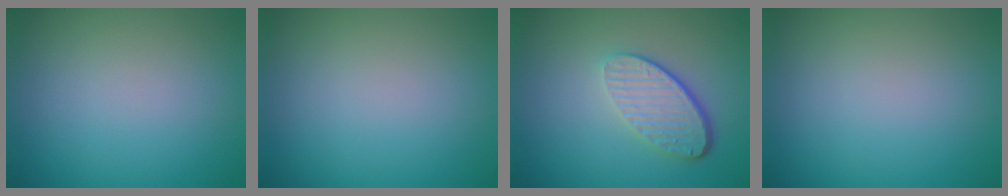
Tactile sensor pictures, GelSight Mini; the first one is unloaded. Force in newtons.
{"total": 0.0}
{"total": 4.4, "press": 3.1, "slide": 3.1}
{"total": 0.0}